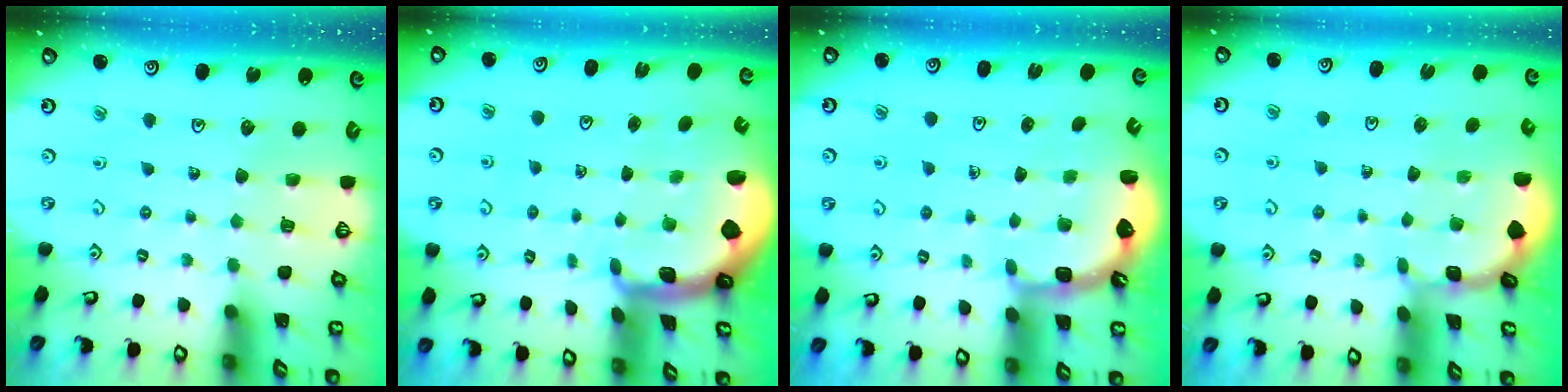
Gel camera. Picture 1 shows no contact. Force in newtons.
{"total": 1.9, "press": 1.9, "slide": 0.4}
{"total": 2.2, "press": 1.8, "slide": 1.3}
{"total": 1.2, "press": 1.1, "slide": 0.1}